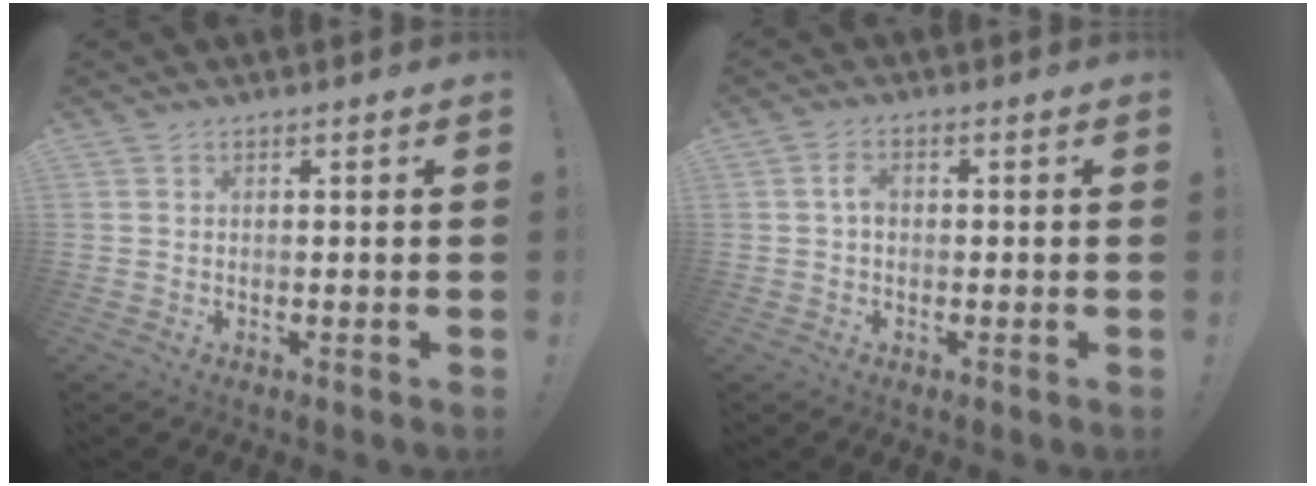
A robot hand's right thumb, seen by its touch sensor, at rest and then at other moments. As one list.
[{"total": 2.9, "force": [-0.2, 1.8, 2.2], "torque": [-0.042, 0.012, -0.005]}]